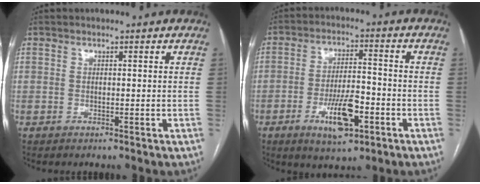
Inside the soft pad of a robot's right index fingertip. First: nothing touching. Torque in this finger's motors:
{"motor_torque": [1.30, -0.32, 0.30, 0.08]}